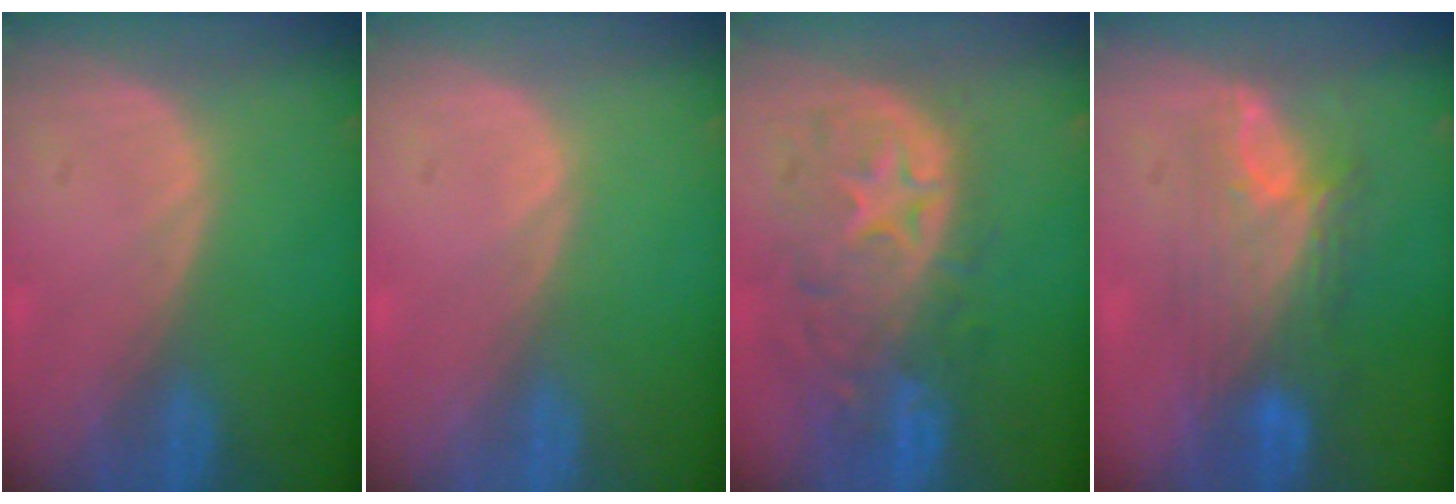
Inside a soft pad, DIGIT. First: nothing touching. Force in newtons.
{"total": 0.0}
{"total": 11.2, "press": 9.8, "slide": 5.3}
{"total": 7.3, "press": 7.2, "slide": 1.3}